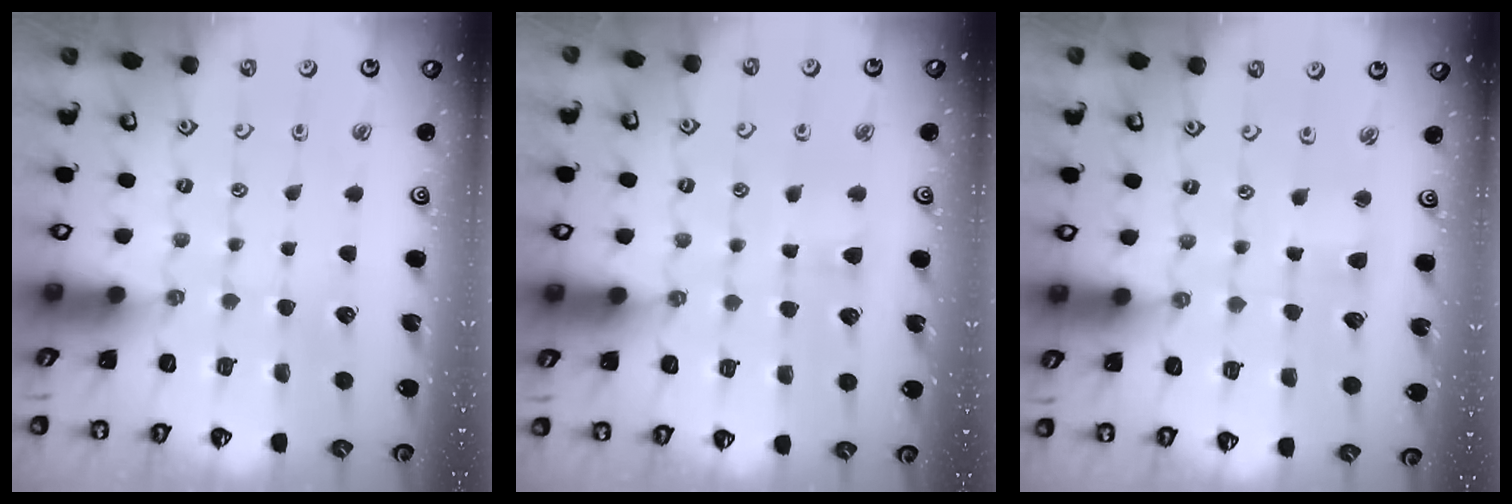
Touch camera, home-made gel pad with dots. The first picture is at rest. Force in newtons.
{"total": 3.8, "press": 3.7, "slide": 0.6}
{"total": 2.8, "press": 2.8, "slide": 0.2}